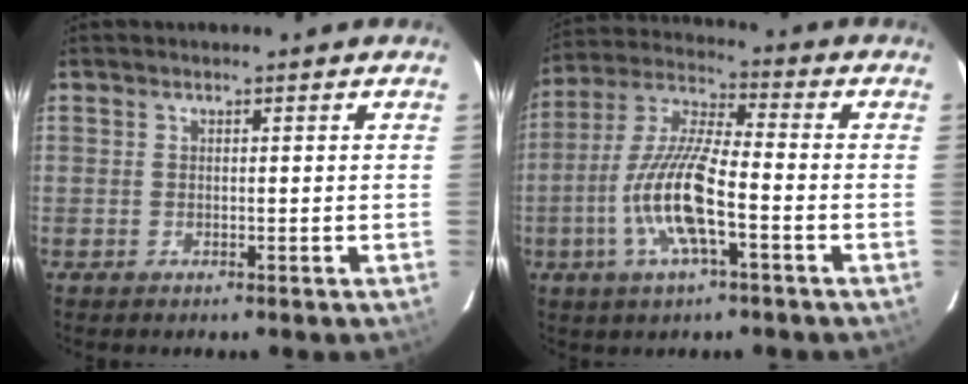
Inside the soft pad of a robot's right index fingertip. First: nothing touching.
{"total": 13.2, "force": [-4.4, 2.8, 12.1], "torque": [-0.253, -0.003, -0.088]}